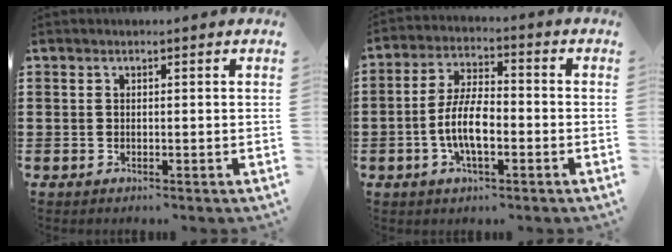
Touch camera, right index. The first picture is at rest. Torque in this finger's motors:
{"motor_torque": [2.12, 0.02, 0.88, 0.21]}